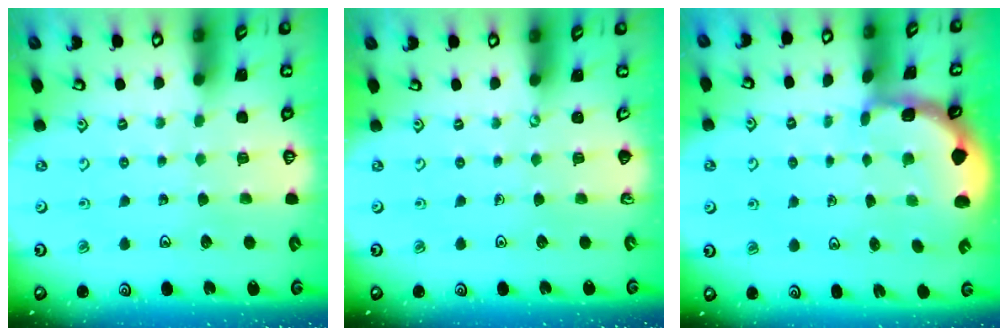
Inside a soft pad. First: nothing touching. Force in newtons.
{"total": 0.0}
{"total": 2.1, "press": 2.1, "slide": 0.4}